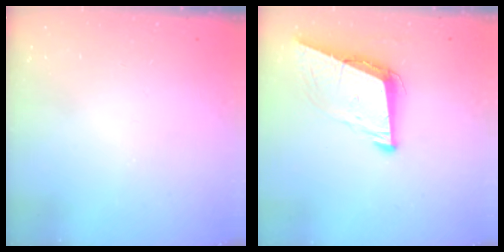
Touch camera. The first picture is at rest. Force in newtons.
{"total": 9.0, "press": 8.2, "slide": 3.5}